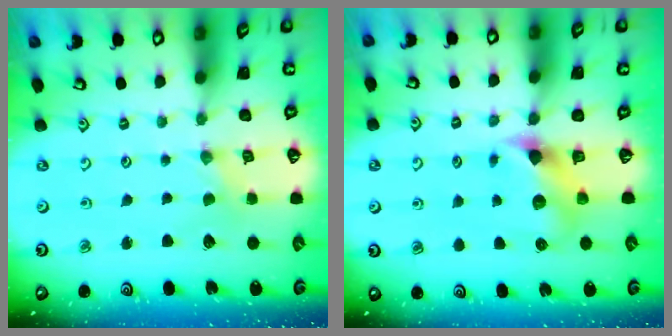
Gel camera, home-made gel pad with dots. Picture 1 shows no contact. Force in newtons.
{"total": 6.3, "press": 6.3, "slide": 0.6}